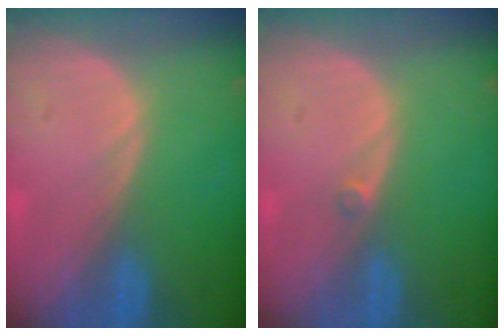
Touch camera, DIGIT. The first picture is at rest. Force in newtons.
{"total": 0.8, "press": 0.6, "slide": 0.4}